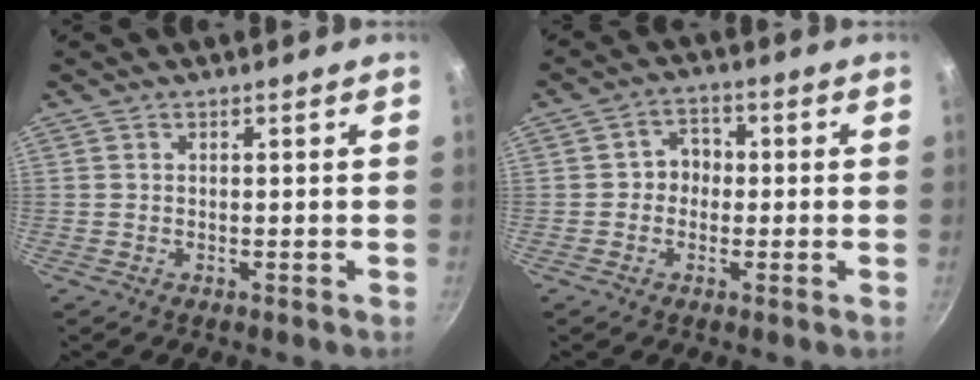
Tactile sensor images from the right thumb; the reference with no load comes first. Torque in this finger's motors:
{"motor_torque": [-0.42, 0.35, 0.07, -0.04, 0.09]}